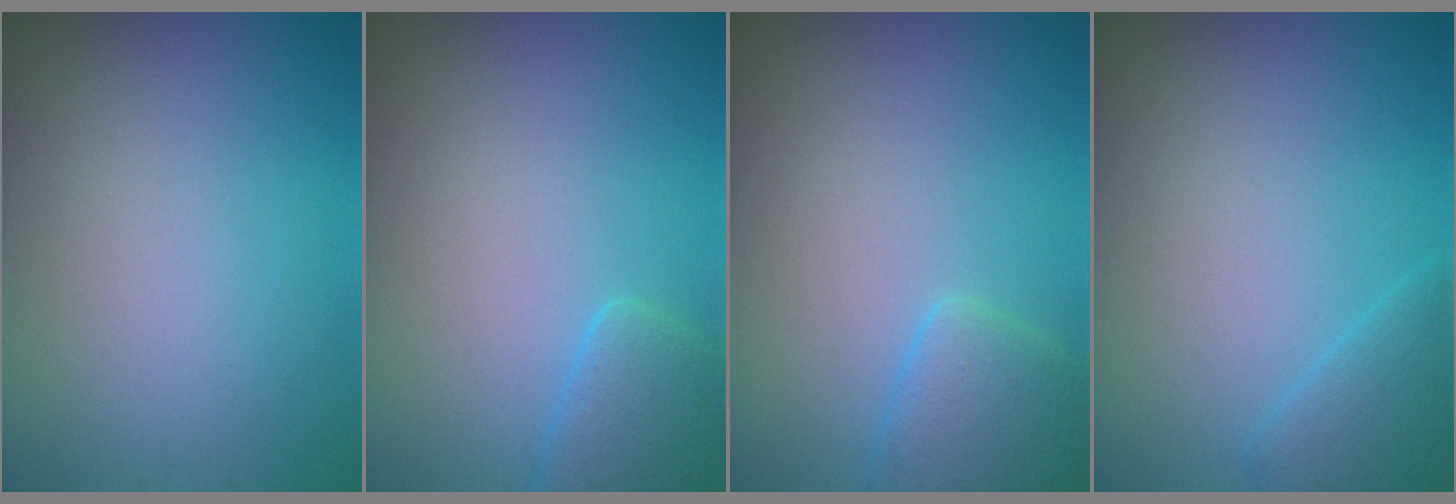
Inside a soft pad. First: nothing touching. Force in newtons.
{"total": 2.5, "press": 2.5, "slide": 0.3}
{"total": 2.9, "press": 2.9, "slide": 0.2}
{"total": 2.2, "press": 2.2, "slide": 0.1}